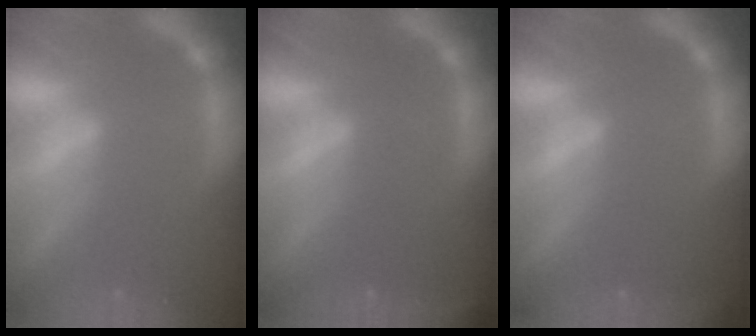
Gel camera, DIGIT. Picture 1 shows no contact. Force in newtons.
{"total": 1.9}
{"total": 0.9}